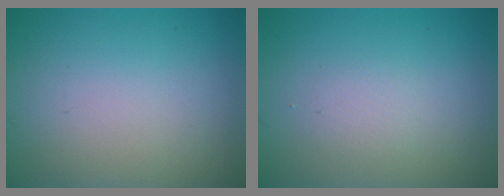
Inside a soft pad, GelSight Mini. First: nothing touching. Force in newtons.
{"total": 1.3, "press": 1.2, "slide": 0.1}